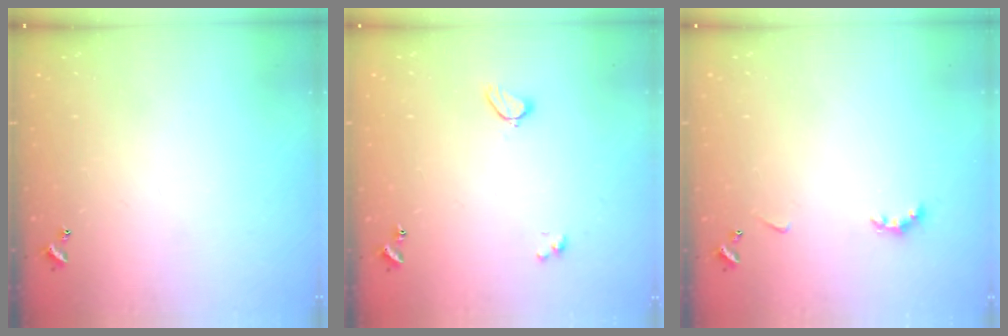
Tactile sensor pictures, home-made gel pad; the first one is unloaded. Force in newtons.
{"total": 2.0, "press": 1.9, "slide": 0.6}
{"total": 2.9, "press": 2.8, "slide": 0.6}